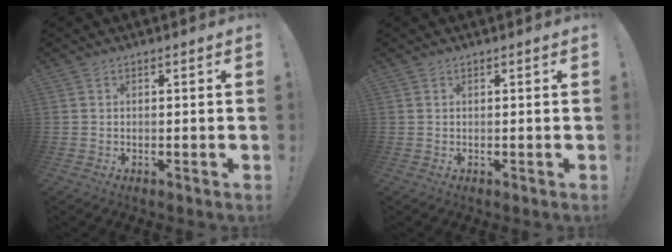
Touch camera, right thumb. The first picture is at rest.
{"total": 0.0}